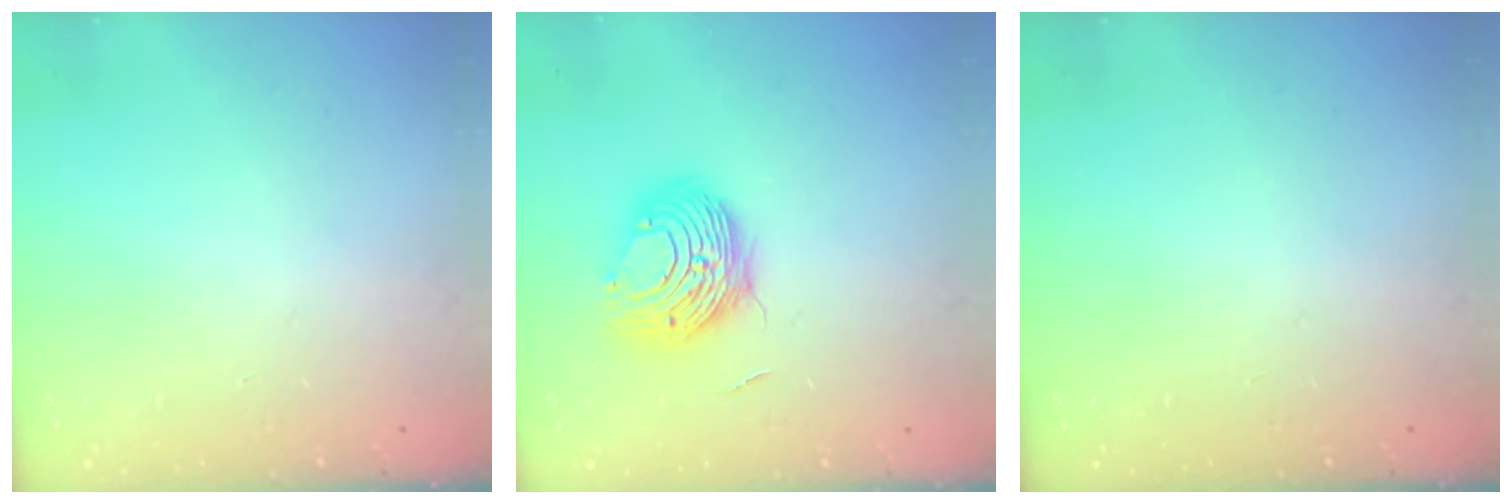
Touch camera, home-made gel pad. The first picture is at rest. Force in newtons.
{"total": 9.9, "press": 9.9, "slide": 0.7}
{"total": 0.0}